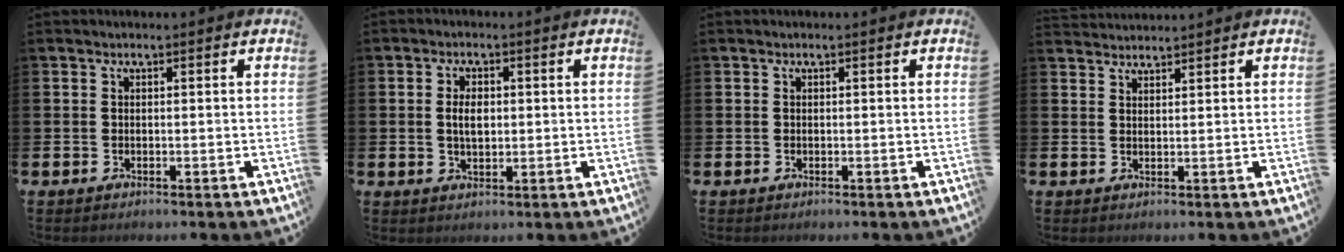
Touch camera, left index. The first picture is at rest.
{"total": 3.2, "force": [0.5, 1.8, 2.6], "torque": [-0.021, -0.004, 0.001]}
{"total": 0.0}
{"total": 2.0, "force": [1.9, 0.2, -0.2], "torque": [0.000, -0.009, 0.037]}